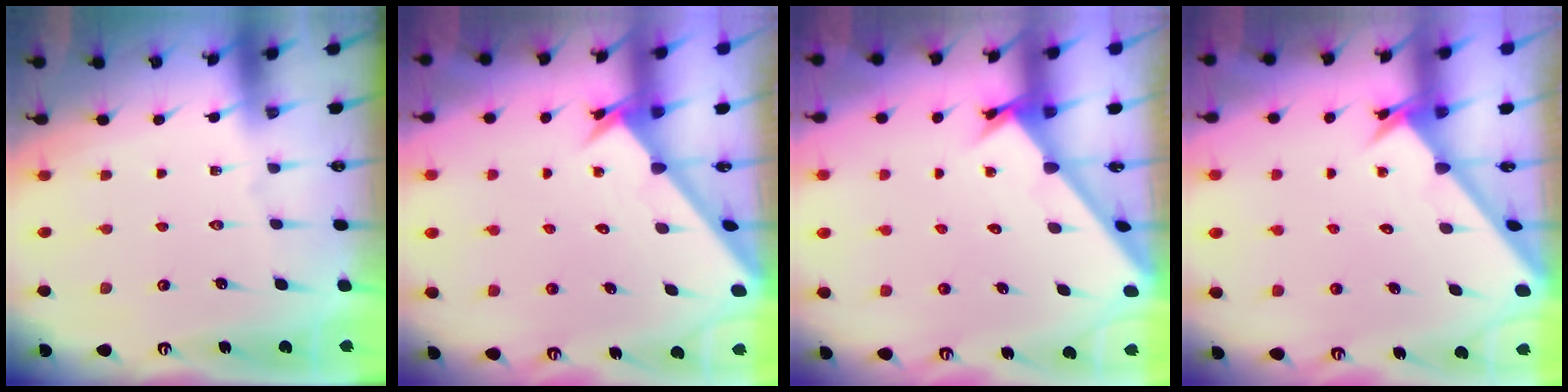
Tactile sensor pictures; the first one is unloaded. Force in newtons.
{"total": 2.8, "press": 2.8, "slide": 0.2}
{"total": 2.3, "press": 2.3, "slide": 0.0}
{"total": 2.6, "press": 2.6, "slide": 0.2}